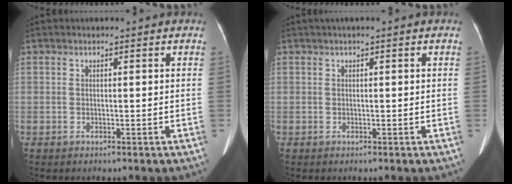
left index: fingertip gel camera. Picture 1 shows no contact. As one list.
[{"total": 0.9, "force": [0.3, 0.1, 0.8], "torque": [-0.019, 0.008, 0.005]}]